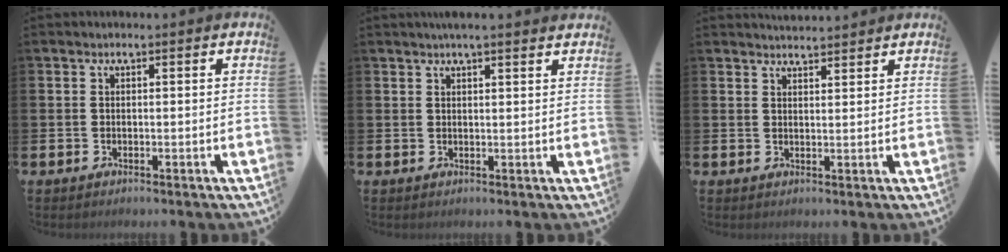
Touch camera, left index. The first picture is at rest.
{"total": 2.4, "force": [2.3, 0.1, 0.8], "torque": [-0.007, -0.009, 0.038]}
{"total": 2.9, "force": [2.9, 0.3, 0.0], "torque": [0.007, -0.018, 0.050]}